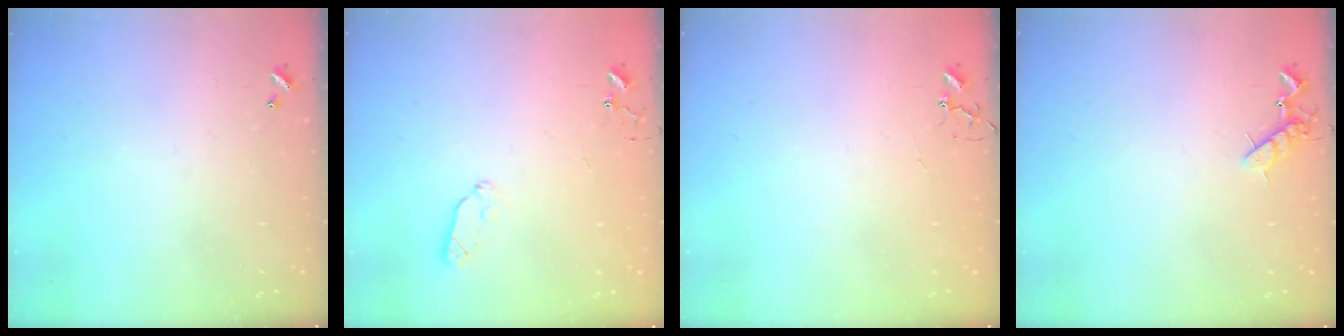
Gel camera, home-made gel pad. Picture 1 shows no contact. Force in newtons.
{"total": 5.9, "press": 5.9, "slide": 0.6}
{"total": 2.9, "press": 2.9, "slide": 0.2}
{"total": 7.4, "press": 7.3, "slide": 1.0}